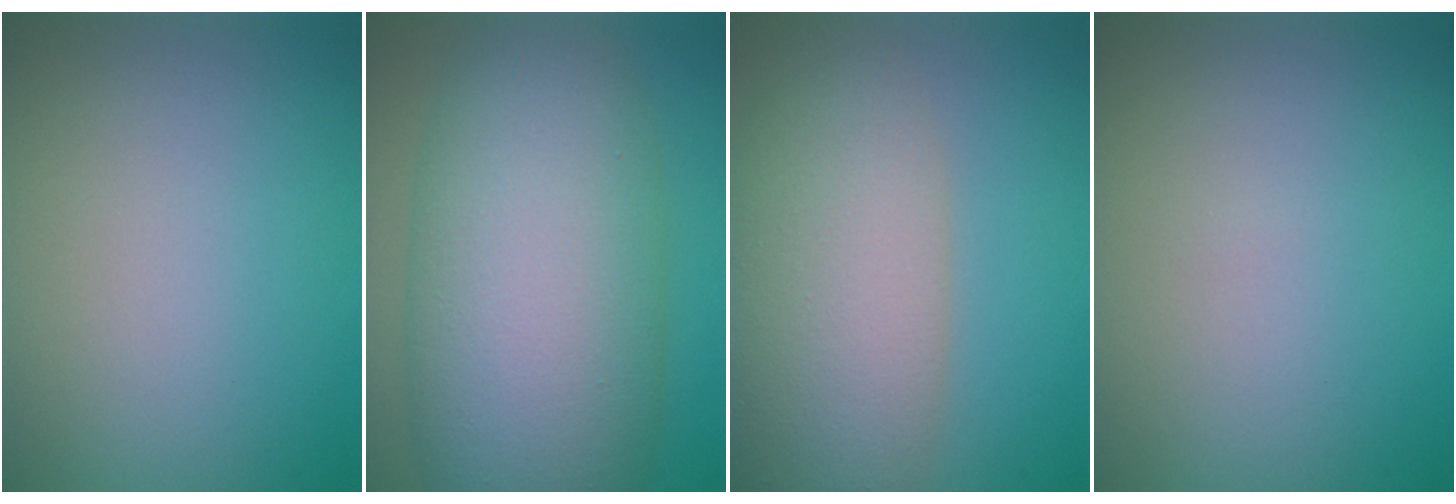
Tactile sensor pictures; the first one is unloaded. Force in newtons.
{"total": 13.7, "press": 13.7, "slide": 0.2}
{"total": 8.5, "press": 8.5, "slide": 0.8}
{"total": 0.0}